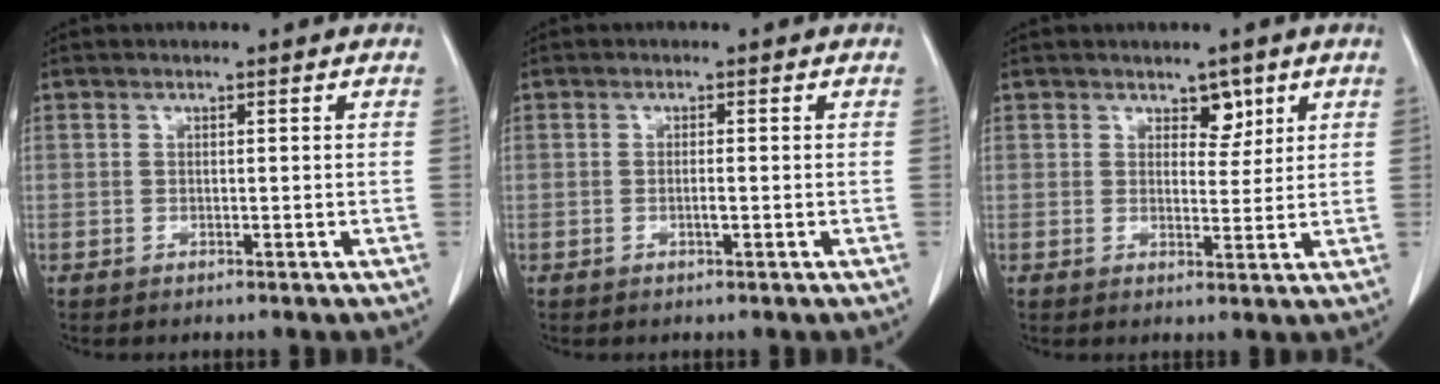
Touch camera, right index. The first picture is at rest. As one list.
[{"total": 1.1, "force": [-0.3, 0.1, 1.0], "torque": [-0.022, -0.001, -0.006]}, {"total": 3.0, "force": [1.8, 1.8, 1.6], "torque": [-0.014, -0.002, 0.028]}]